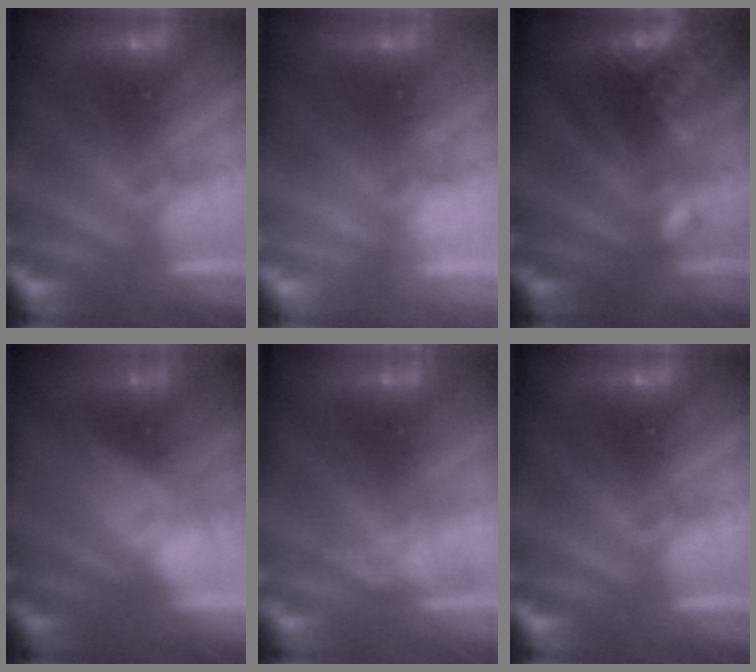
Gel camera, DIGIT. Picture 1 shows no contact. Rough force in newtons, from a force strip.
{"total": 2.2}
{"total": 2.8}
{"total": 2.7}
{"total": 2.4}
{"total": 0.0}